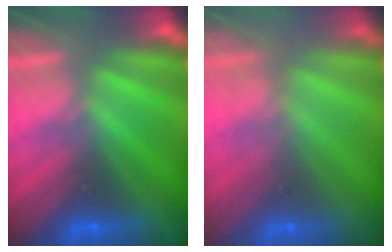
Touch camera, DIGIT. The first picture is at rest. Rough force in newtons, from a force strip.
{"total": 2.7}